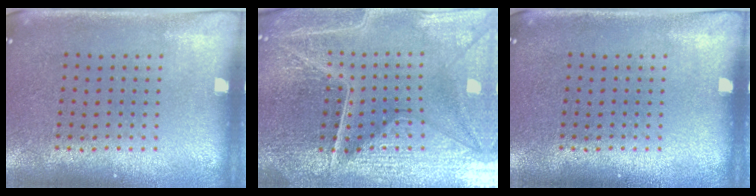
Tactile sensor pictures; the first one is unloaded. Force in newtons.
{"total": 6.5, "press": 5.8, "slide": 3.1}
{"total": 0.0}